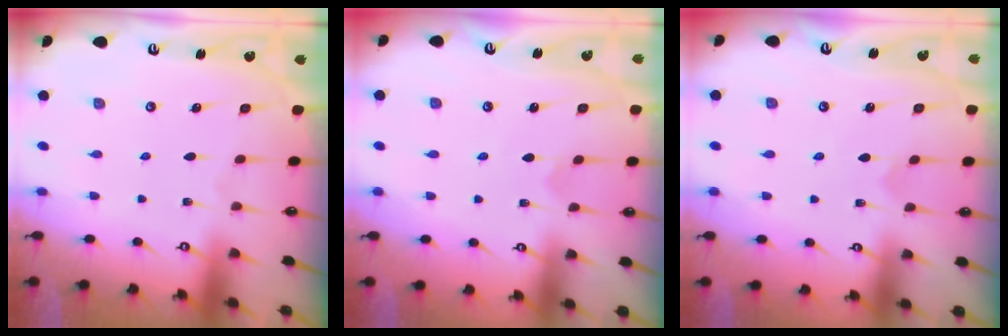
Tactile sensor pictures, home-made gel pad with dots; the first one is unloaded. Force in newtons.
{"total": 1.9, "press": 1.9, "slide": 0.1}
{"total": 1.9, "press": 1.9, "slide": 0.1}